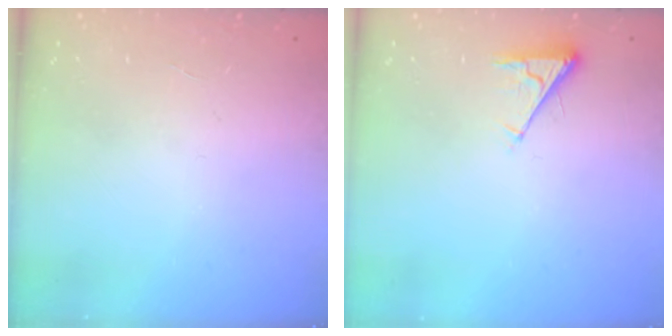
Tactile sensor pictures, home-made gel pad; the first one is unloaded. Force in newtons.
{"total": 2.8, "press": 2.8, "slide": 0.4}